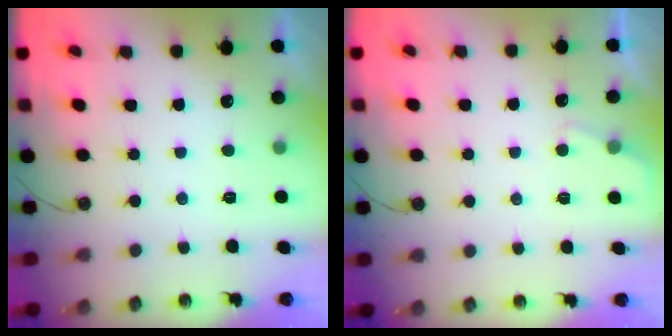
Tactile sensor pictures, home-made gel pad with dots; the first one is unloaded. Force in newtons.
{"total": 3.5, "press": 3.5, "slide": 0.4}